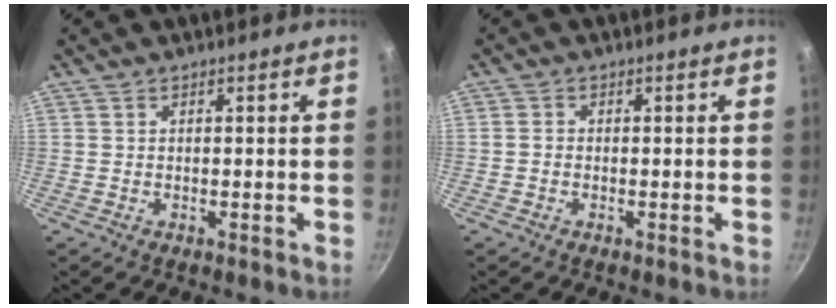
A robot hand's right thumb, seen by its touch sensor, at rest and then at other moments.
{"total": 1.0, "force": [-0.4, 0.8, 0.4], "torque": [-0.005, 0.004, -0.011]}